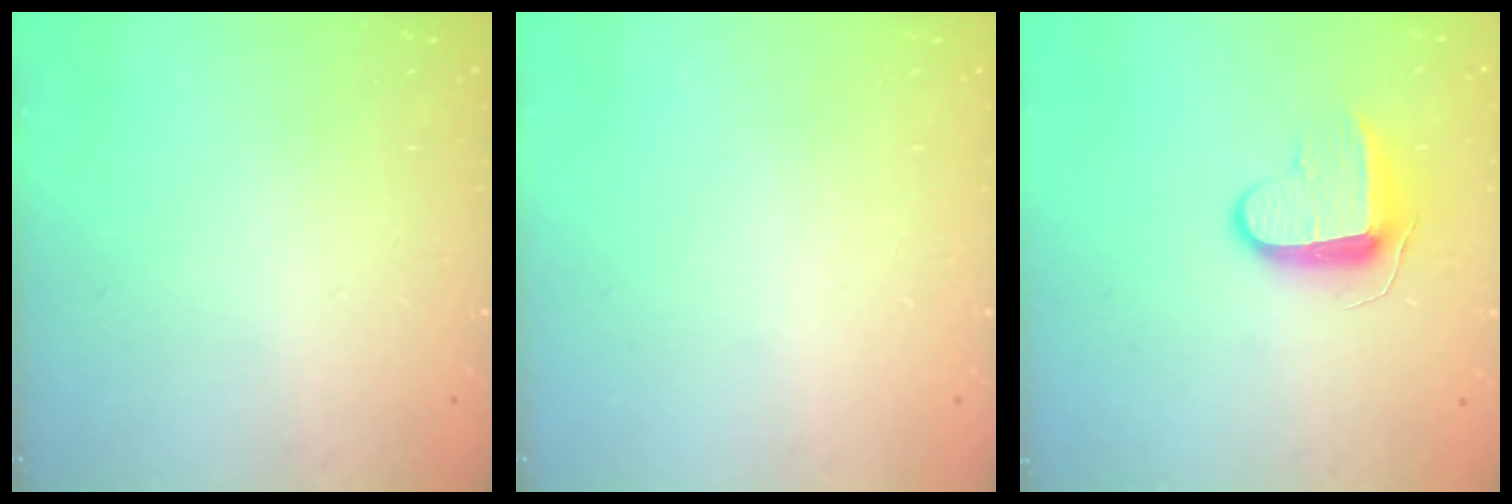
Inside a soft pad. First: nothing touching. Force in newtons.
{"total": 0.0}
{"total": 10.5, "press": 10.4, "slide": 1.2}